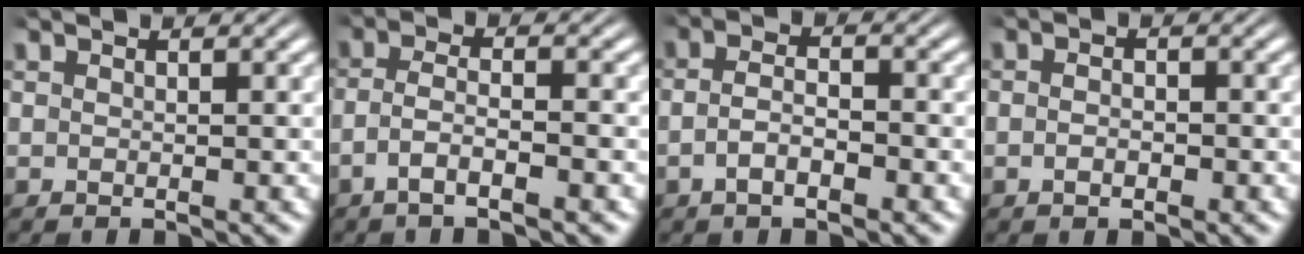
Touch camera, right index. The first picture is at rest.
{"total": 3.4, "force": [-2.0, 1.0, 2.5], "torque": [-0.054, -0.013, -0.033]}
{"total": 2.9, "force": [-1.4, 1.3, 2.2], "torque": [-0.040, -0.008, -0.023]}
{"total": 1.3, "force": [-0.8, 0.3, 0.9], "torque": [-0.017, -0.005, -0.014]}